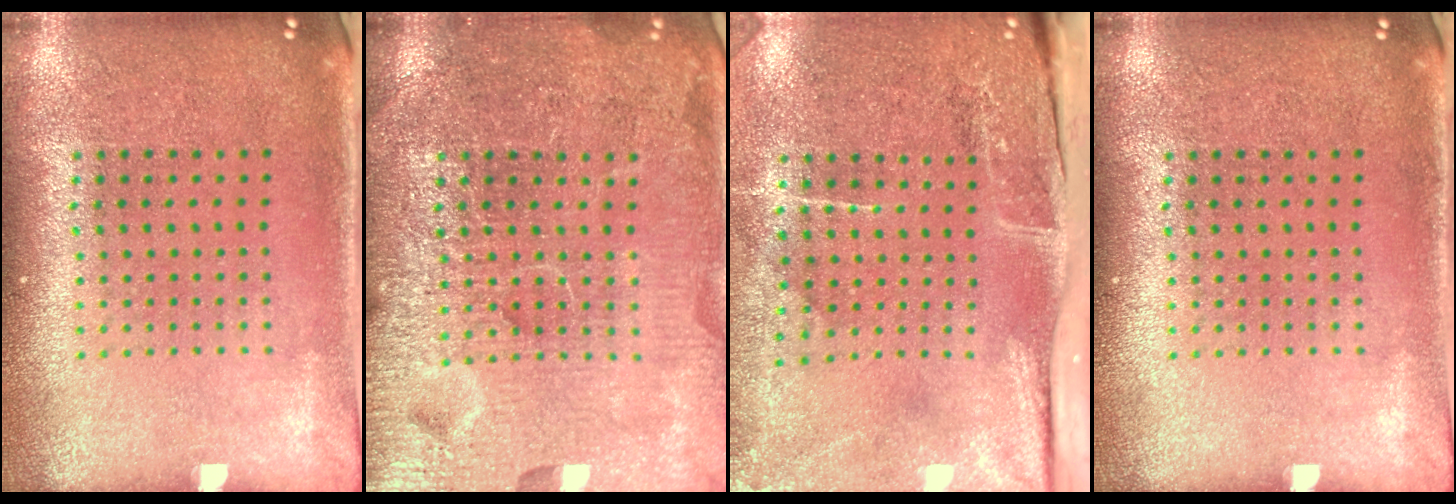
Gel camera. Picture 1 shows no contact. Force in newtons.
{"total": 7.0, "press": 7.0, "slide": 0.9}
{"total": 5.0, "press": 3.9, "slide": 3.2}
{"total": 0.0}